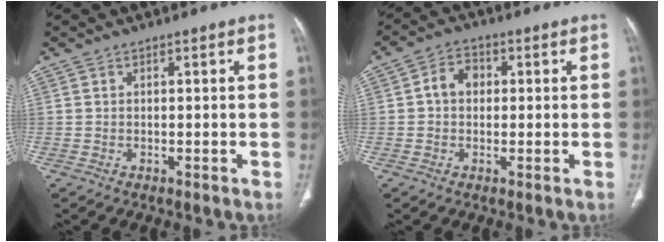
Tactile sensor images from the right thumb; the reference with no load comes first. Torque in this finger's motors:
{"motor_torque": [-0.37, 0.54, 0.60, -0.38, 0.01]}